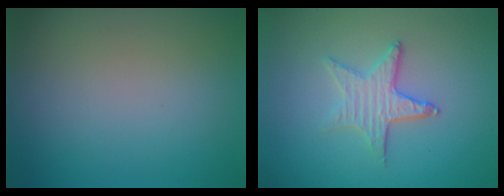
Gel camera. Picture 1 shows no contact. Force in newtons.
{"total": 2.8, "press": 2.5, "slide": 1.3}